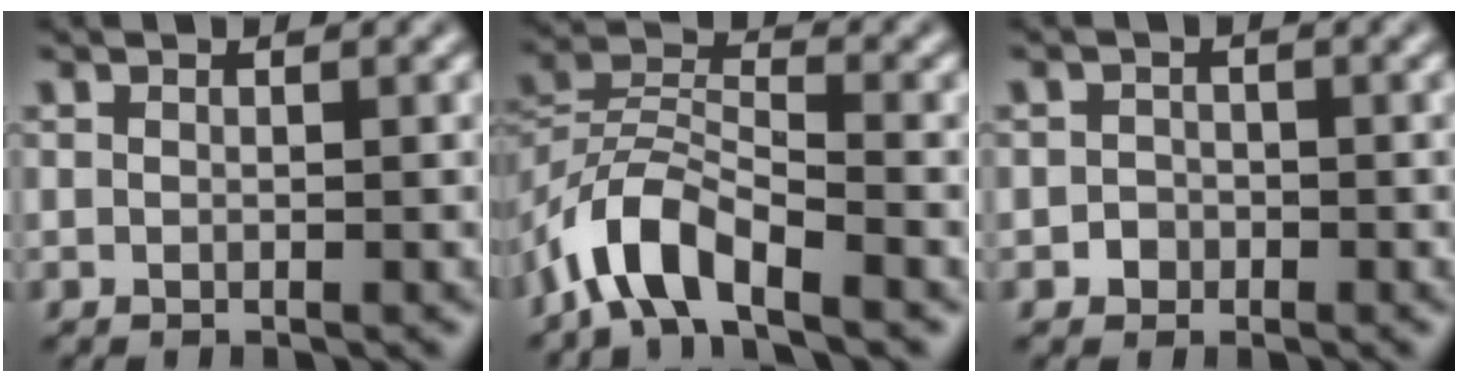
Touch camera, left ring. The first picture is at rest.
{"total": 6.4, "force": [-4.5, 2.3, 3.9], "torque": [-0.068, 0.004, -0.093]}
{"total": 1.2, "force": [-0.5, 1.1, 0.2], "torque": [0.008, 0.001, -0.010]}